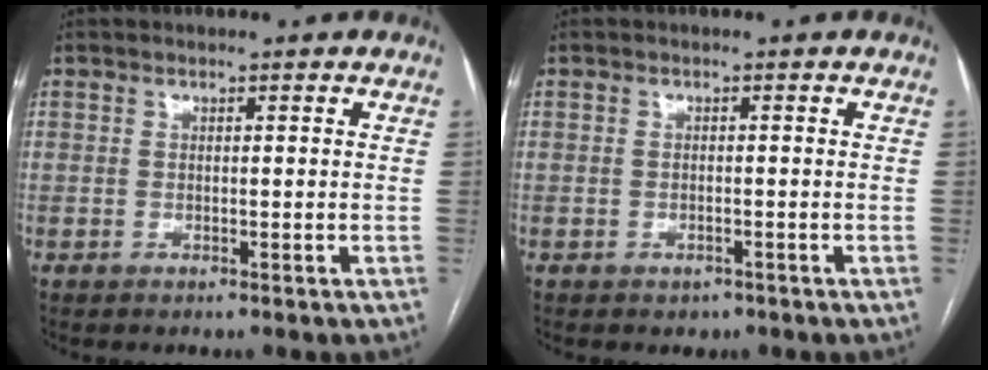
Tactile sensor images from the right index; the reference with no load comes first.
{"total": 1.4, "force": [-0.9, 1.0, 0.4], "torque": [-0.011, 0.001, -0.007]}